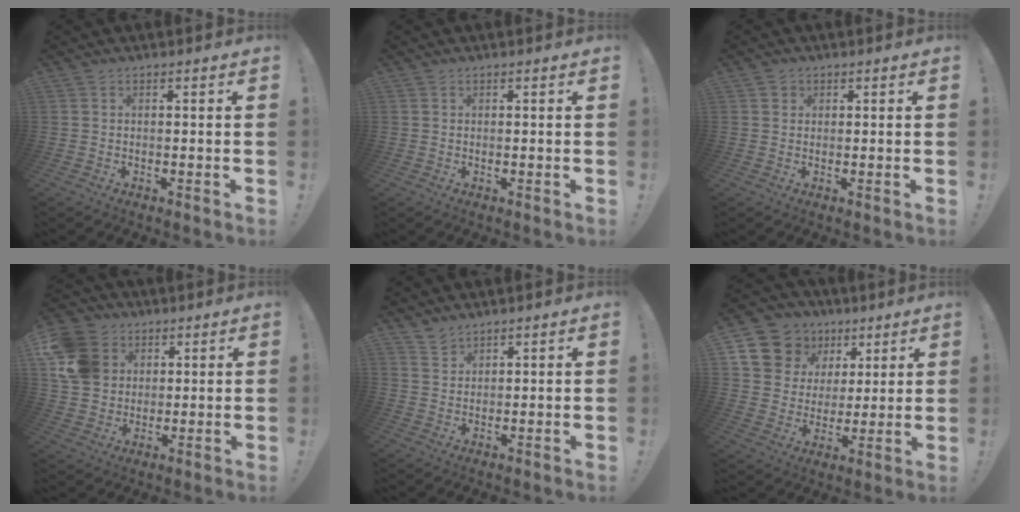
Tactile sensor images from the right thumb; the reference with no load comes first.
{"total": 0.7, "force": [0.3, 0.6, 0.0], "torque": [0.004, 0.000, 0.005]}
{"total": 1.6, "force": [0.8, 1.4, 0.3], "torque": [-0.003, -0.001, 0.014]}
{"total": 13.8, "force": [3.9, 11.8, 6.1], "torque": [-0.113, -0.011, 0.083]}
{"total": 3.2, "force": [3.0, 1.0, 0.5], "torque": [-0.005, -0.024, 0.056]}
{"total": 13.9, "force": [7.2, 11.1, 4.2], "torque": [-0.075, -0.038, 0.155]}